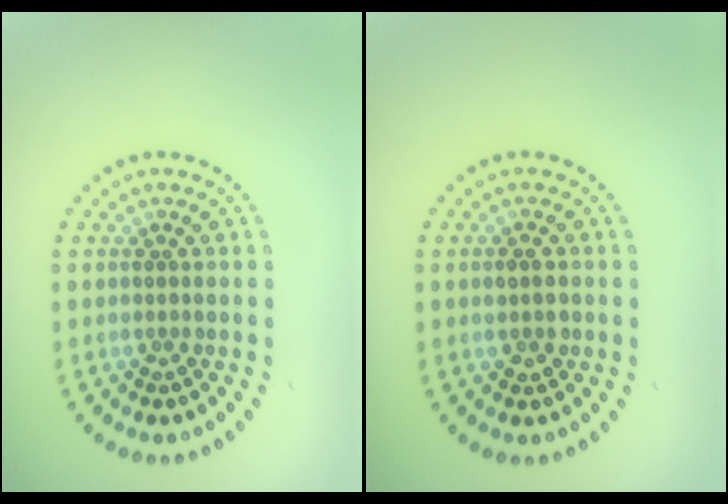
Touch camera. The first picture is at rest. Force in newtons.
{"total": 1.5, "press": 1.5, "slide": 0.3}